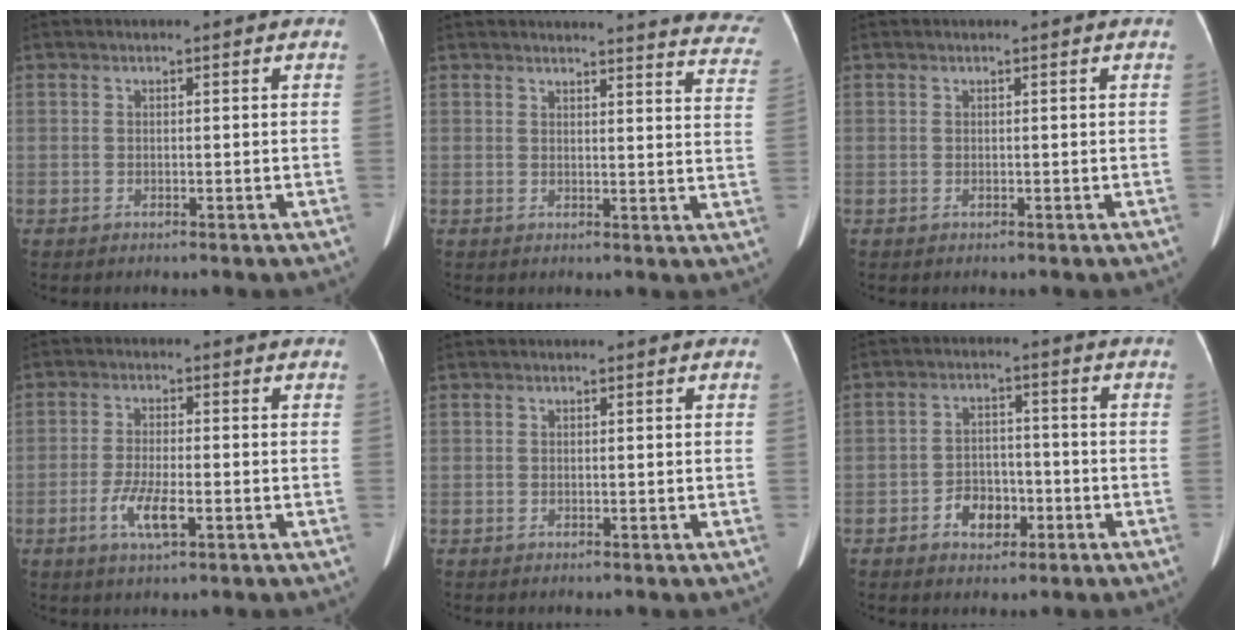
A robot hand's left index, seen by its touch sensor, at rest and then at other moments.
{"total": 20.5, "force": [19.8, 2.1, 4.6], "torque": [-0.035, -0.100, 0.197]}
{"total": 0.0}
{"total": 5.2, "force": [-2.2, 1.1, 4.5], "torque": [-0.096, -0.008, -0.037]}
{"total": 0.0}
{"total": 5.2, "force": [-2.6, 3.5, 2.9], "torque": [-0.053, 0.012, -0.037]}